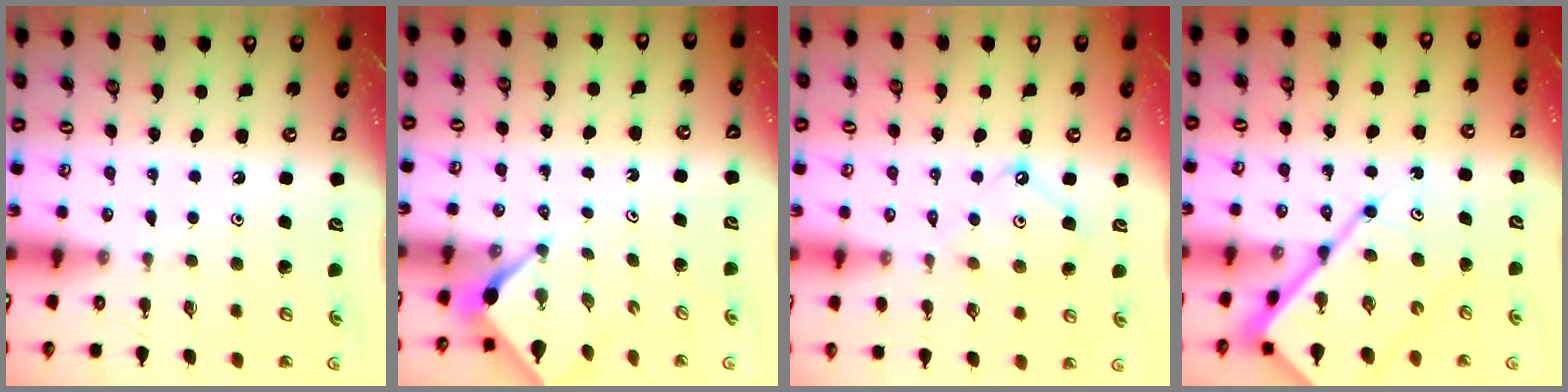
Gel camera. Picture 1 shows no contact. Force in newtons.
{"total": 2.5, "press": 2.5, "slide": 0.3}
{"total": 6.7, "press": 6.6, "slide": 0.8}
{"total": 14.1, "press": 14.0, "slide": 1.3}